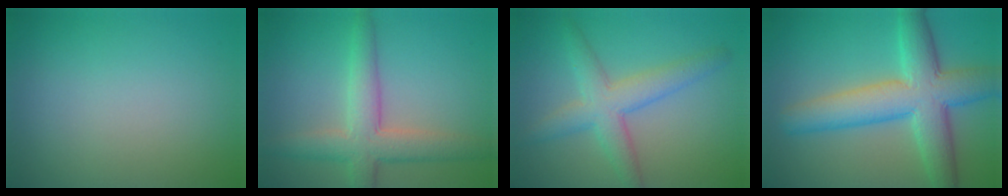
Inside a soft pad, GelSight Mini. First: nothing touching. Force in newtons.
{"total": 5.2, "press": 5.2, "slide": 0.3}
{"total": 4.4, "press": 4.4, "slide": 0.1}
{"total": 8.6, "press": 8.6, "slide": 0.2}